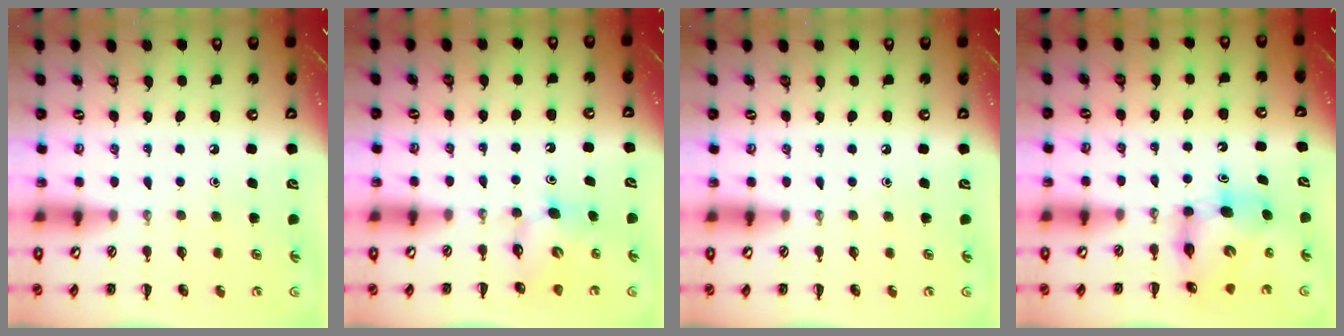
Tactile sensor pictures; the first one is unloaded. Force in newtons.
{"total": 4.6, "press": 4.5, "slide": 0.9}
{"total": 0.0}
{"total": 6.8, "press": 6.7, "slide": 1.1}